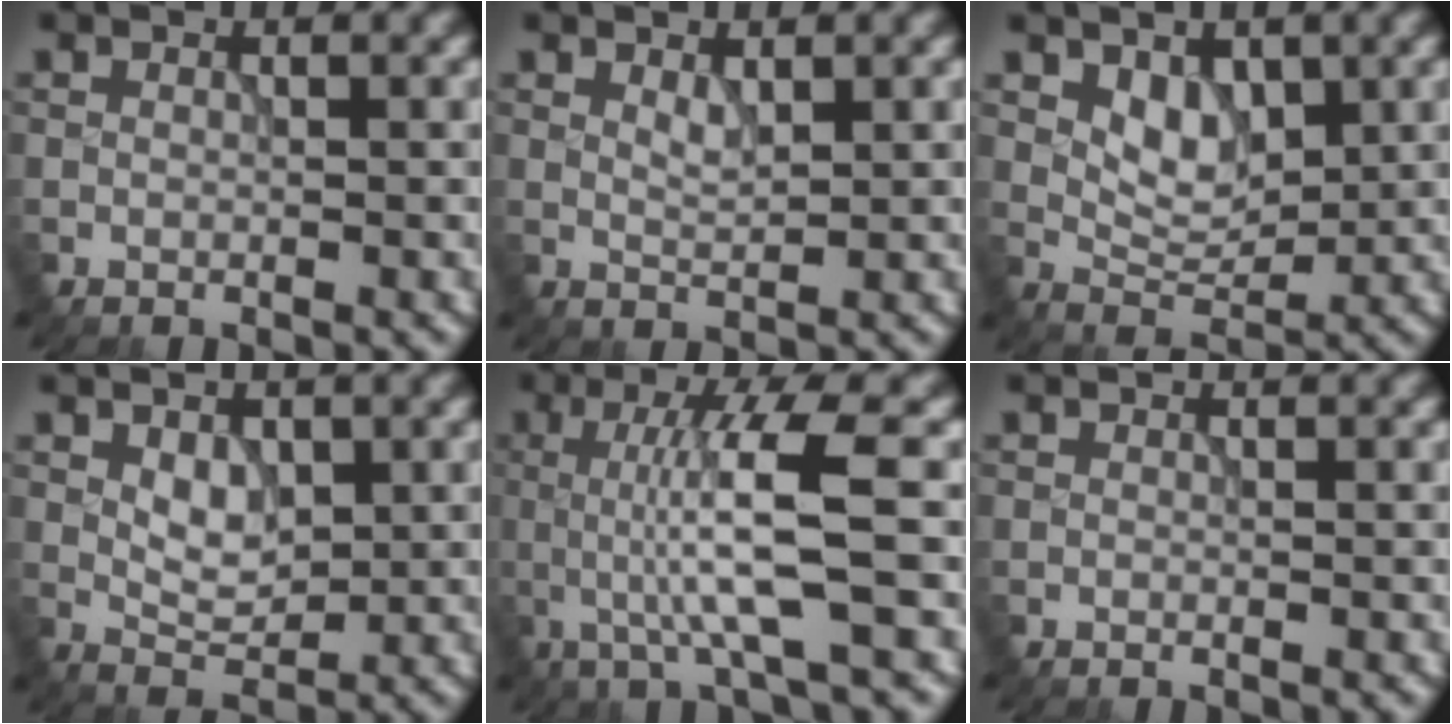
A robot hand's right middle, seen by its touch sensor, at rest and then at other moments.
{"total": 1.2, "force": [0.8, 0.4, 0.9], "torque": [-0.018, -0.002, 0.016]}
{"total": 3.1, "force": [1.3, 2.0, 1.9], "torque": [-0.033, -0.009, 0.027]}
{"total": 2.7, "force": [0.6, 1.8, 1.9], "torque": [-0.032, -0.004, 0.014]}
{"total": 6.9, "force": [-0.3, 0.9, 6.8], "torque": [-0.124, 0.003, -0.003]}
{"total": 0.0}